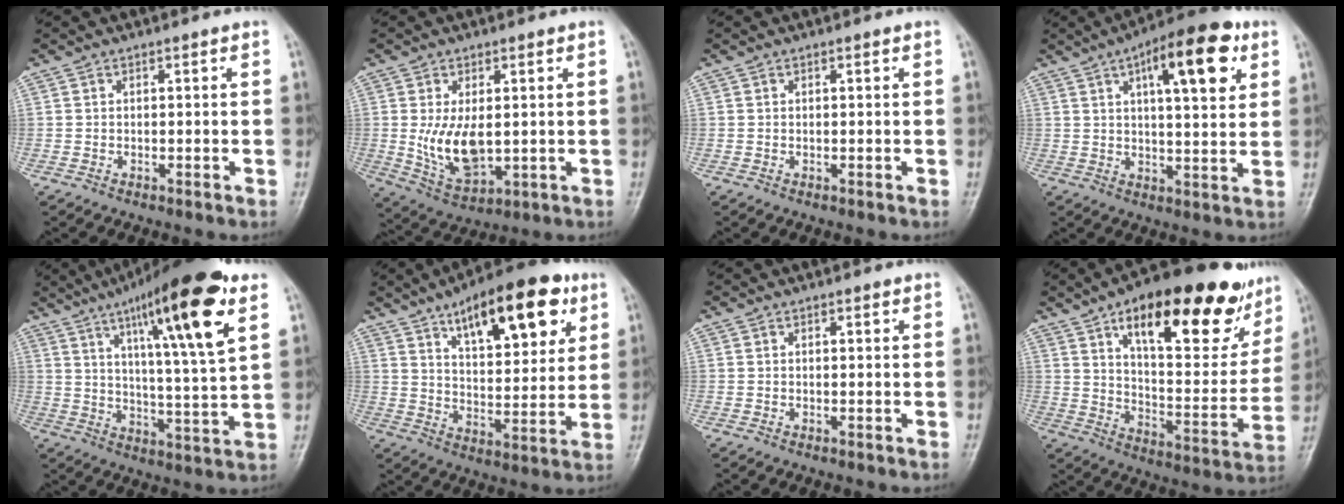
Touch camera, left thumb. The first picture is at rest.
{"total": 9.2, "force": [0.4, 5.1, 7.7], "torque": [-0.131, -0.019, 0.022]}
{"total": 0.0}
{"total": 15.3, "force": [6.5, 5.3, 12.8], "torque": [-0.162, -0.007, 0.089]}
{"total": 20.8, "force": [10.4, 3.1, 17.7], "torque": [-0.261, -0.034, 0.161]}
{"total": 19.7, "force": [10.3, 7.9, 14.9], "torque": [-0.179, -0.034, 0.159]}
{"total": 0.7, "force": [0.4, 0.3, 0.5], "torque": [-0.007, -0.001, 0.005]}
{"total": 28.1, "force": [16.2, 10.9, 20.2], "torque": [-0.244, -0.036, 0.242]}